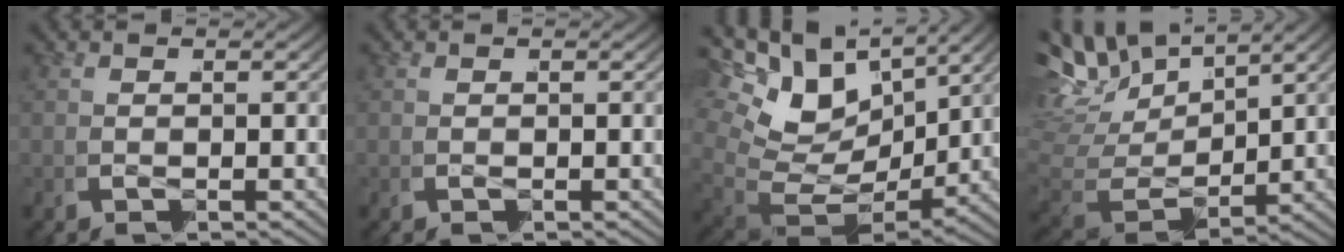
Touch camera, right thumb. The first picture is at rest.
{"total": 0.0}
{"total": 9.6, "force": [0.5, 7.5, 6.0], "torque": [-0.142, -0.040, 0.023]}
{"total": 7.3, "force": [3.1, 5.1, 4.3], "torque": [-0.115, -0.008, 0.056]}